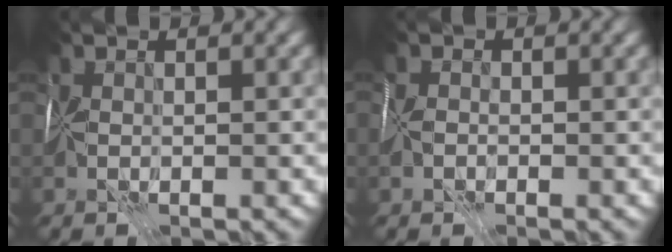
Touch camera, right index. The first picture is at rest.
{"total": 0.7, "force": [-0.4, 0.6, 0.0], "torque": [0.002, 0.006, -0.012]}